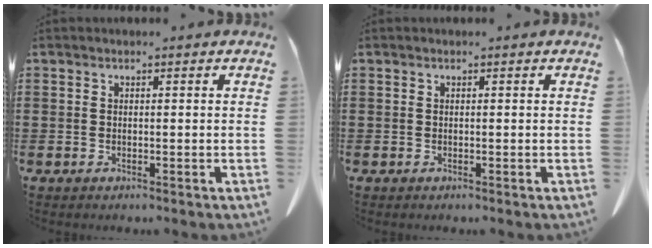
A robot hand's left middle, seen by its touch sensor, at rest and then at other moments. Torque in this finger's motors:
{"motor_torque": [-1.01, -1.13, 0.05, -0.01]}